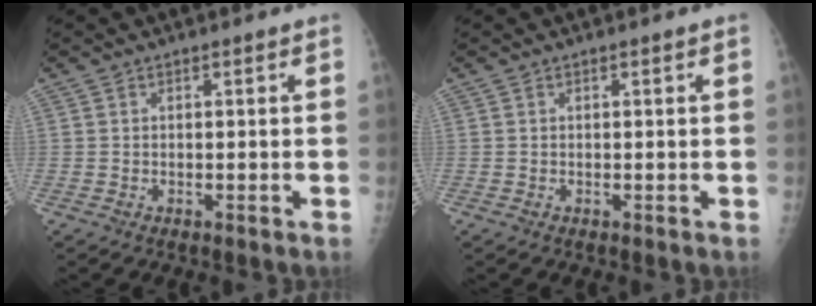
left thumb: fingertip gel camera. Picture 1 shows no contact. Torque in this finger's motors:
{"motor_torque": [0.31, 0.05, 0.22, 0.17, 0.00]}